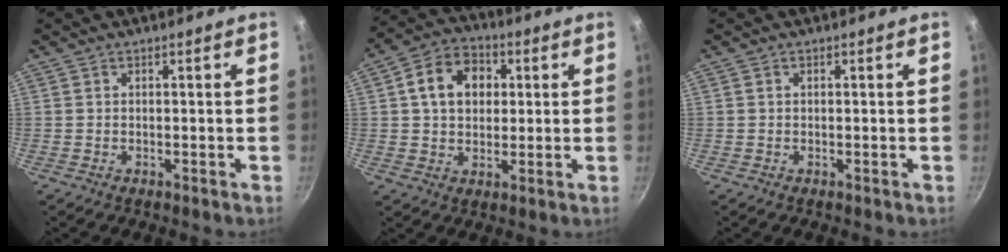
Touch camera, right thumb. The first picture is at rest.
{"total": 10.9, "force": [2.5, 8.3, 6.6], "torque": [-0.086, 0.014, 0.030]}
{"total": 0.0}